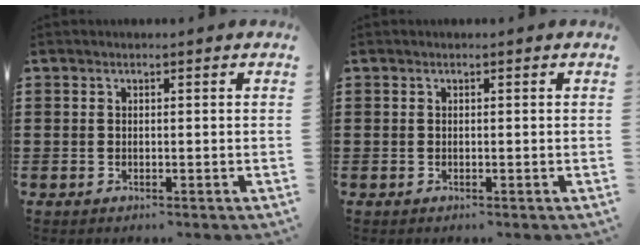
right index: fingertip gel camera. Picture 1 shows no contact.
{"total": 0.0}